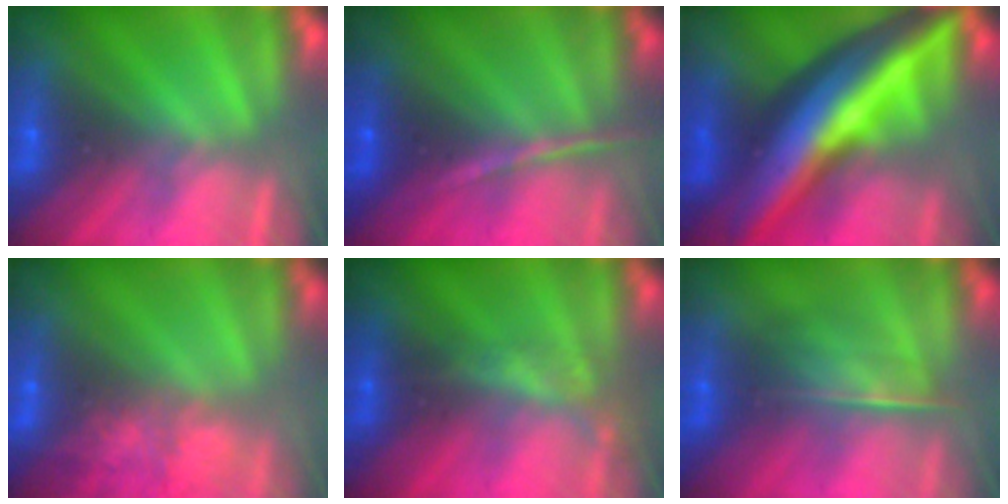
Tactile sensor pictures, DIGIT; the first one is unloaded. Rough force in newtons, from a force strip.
{"total": 1.3}
{"total": 6.8}
{"total": 11.5}
{"total": 2.1}
{"total": 2.1}